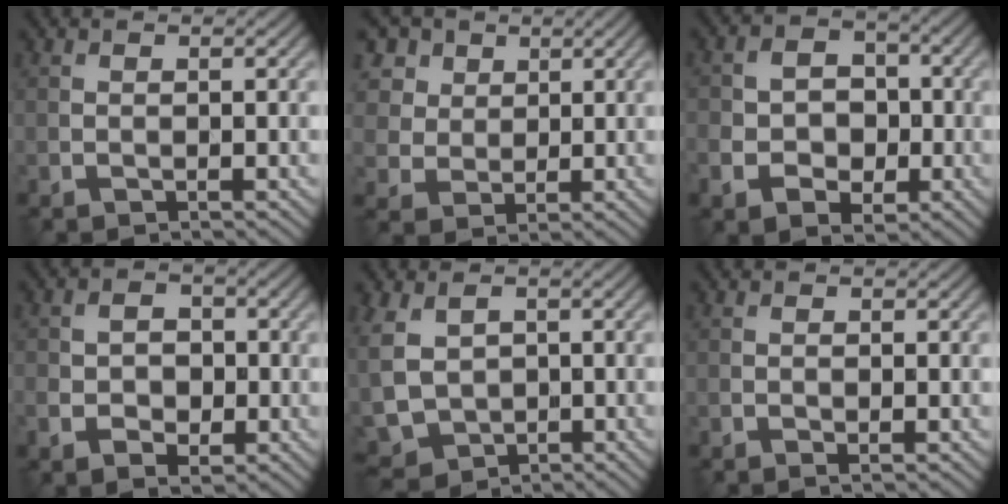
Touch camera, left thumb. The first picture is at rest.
{"total": 7.9, "force": [3.6, 6.3, 3.2], "torque": [-0.143, 0.005, 0.072]}
{"total": 6.9, "force": [-2.1, 5.4, 3.7], "torque": [-0.061, -0.013, -0.050]}
{"total": 4.6, "force": [-1.3, 3.6, 2.7], "torque": [-0.035, -0.009, -0.029]}
{"total": 7.8, "force": [0.7, 6.2, 4.8], "torque": [-0.148, -0.009, 0.010]}
{"total": 0.8, "force": [-0.2, 0.3, 0.7], "torque": [-0.013, -0.001, -0.003]}